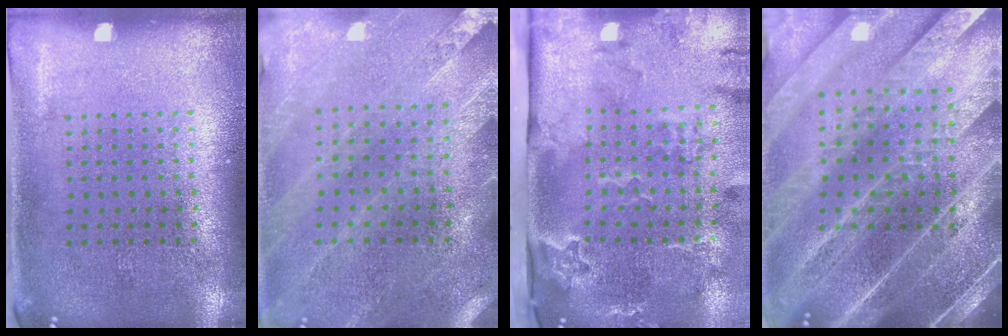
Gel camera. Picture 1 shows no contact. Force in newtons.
{"total": 0.6, "press": 0.6, "slide": 0.2}
{"total": 3.4, "press": 2.4, "slide": 2.4}
{"total": 5.6, "press": 4.8, "slide": 3.0}